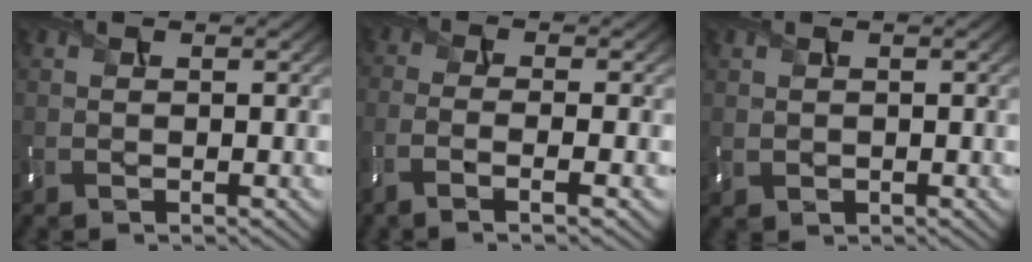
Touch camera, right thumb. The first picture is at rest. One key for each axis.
{"total": 5.8, "fx": -3.0, "fy": 1.4, "fz": 4.8, "tx": -0.083, "ty": -0.007, "tz": -0.067}
{"total": 0.9, "fx": 0.3, "fy": 0.8, "fz": 0.3, "tx": -0.010, "ty": -0.005, "tz": 0.011}